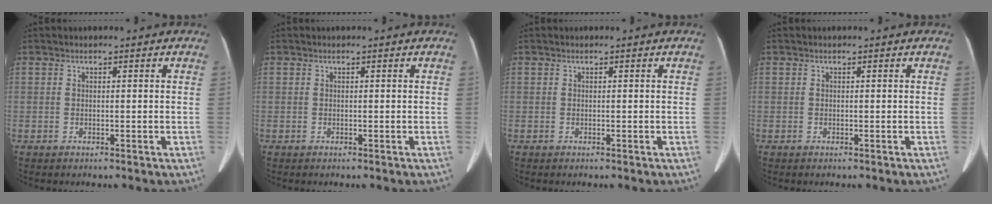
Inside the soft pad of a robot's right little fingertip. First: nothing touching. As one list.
[{"total": 0.0}, {"total": 0.0}, {"total": 0.0}]